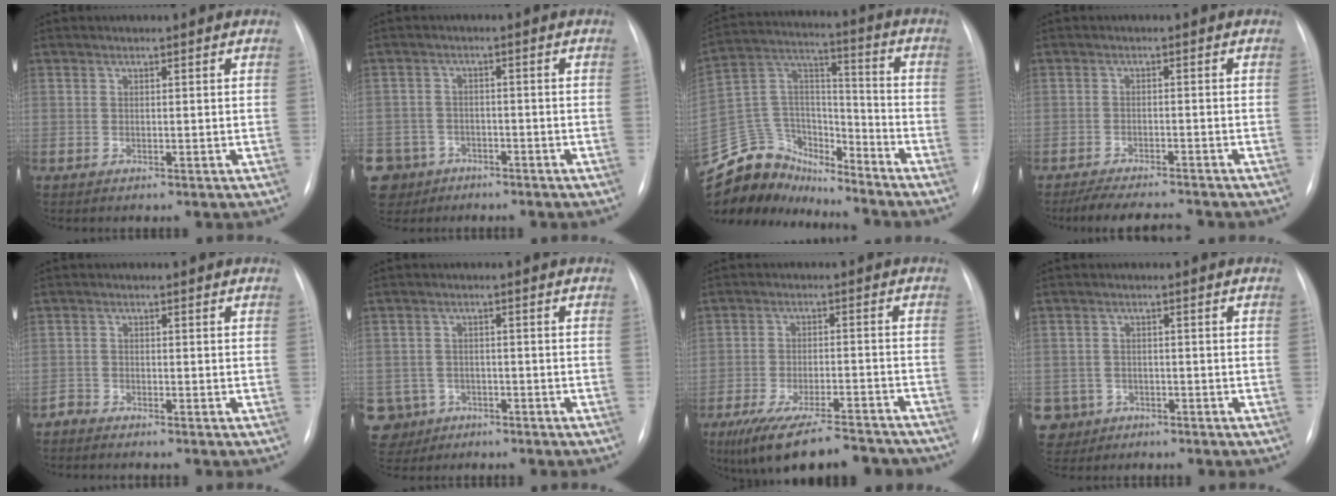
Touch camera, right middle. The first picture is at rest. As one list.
[{"total": 11.5, "force": [-6.6, 9.0, 2.6], "torque": [-0.099, -0.002, -0.102]}, {"total": 15.8, "force": [-14.5, 5.8, 1.8], "torque": [-0.045, 0.074, -0.256]}, {"total": 7.6, "force": [-7.1, 0.7, 2.8], "torque": [-0.046, -0.009, -0.108]}, {"total": 1.6, "force": [-1.6, 0.0, -0.1], "torque": [0.000, -0.006, -0.029]}, {"total": 7.7, "force": [-3.9, 6.7, 0.7], "torque": [-0.034, 0.008, -0.057]}, {"total": 17.9, "force": [-15.4, 3.7, 8.5], "torque": [-0.131, -0.012, -0.218]}, {"total": 6.2, "force": [-3.2, 5.3, 0.2], "torque": [-0.019, 0.005, -0.047]}]